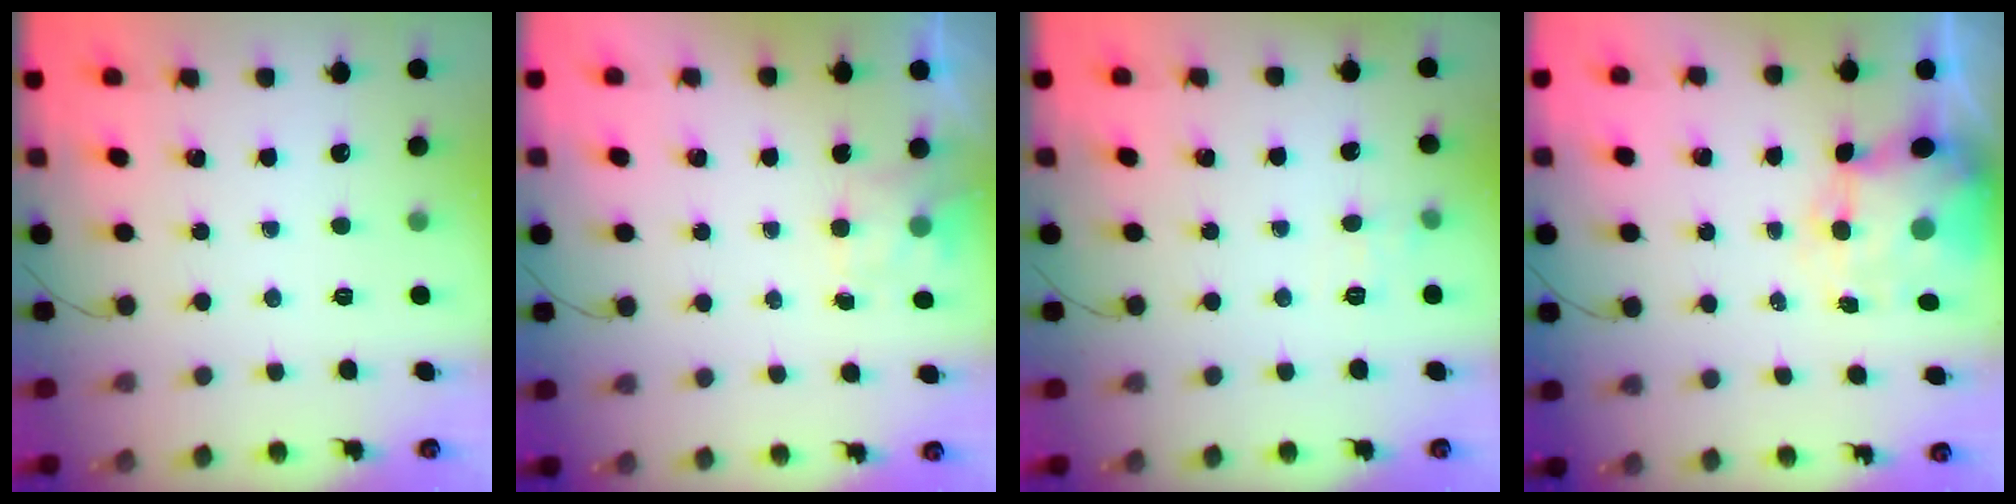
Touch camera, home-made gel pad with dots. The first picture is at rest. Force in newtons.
{"total": 2.5, "press": 2.1, "slide": 1.4}
{"total": 6.2, "press": 6.0, "slide": 1.5}
{"total": 8.0, "press": 7.8, "slide": 2.0}